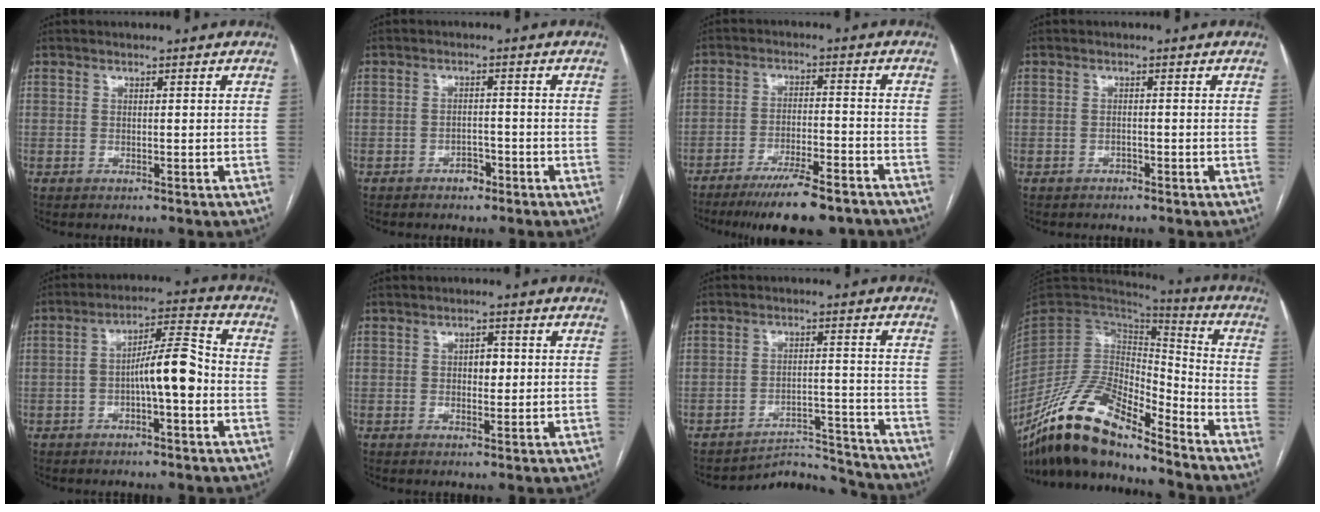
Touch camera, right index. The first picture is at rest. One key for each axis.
{"total": 1.8, "fx": -1.5, "fy": 0.7, "fz": 0.6, "tx": -0.009, "ty": 0.002, "tz": -0.026}
{"total": 12.6, "fx": -10.1, "fy": 2.2, "fz": 7.2, "tx": -0.103, "ty": -0.012, "tz": -0.155}
{"total": 0.8, "fx": -0.7, "fy": 0.3, "fz": 0.1, "tx": -0.002, "ty": 0.000, "tz": -0.014}
{"total": 8.5, "fx": -2.0, "fy": 1.6, "fz": 8.1, "tx": -0.135, "ty": 0.029, "tz": -0.034}
{"total": 2.5, "fx": 0.3, "fy": 1.5, "fz": 1.9, "tx": -0.027, "ty": 0.005, "tz": 0.005}
{"total": 8.5, "fx": -8.2, "fy": 1.0, "fz": -1.9, "tx": 0.039, "ty": 0.042, "tz": -0.116}
{"total": 17.6, "fx": -14.0, "fy": 5.0, "fz": 9.4, "tx": -0.167, "ty": 0.017, "tz": -0.258}